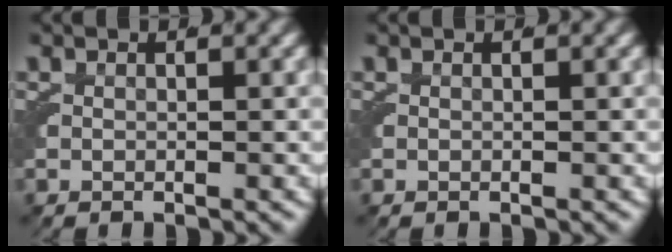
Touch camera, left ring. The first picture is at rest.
{"total": 0.0}